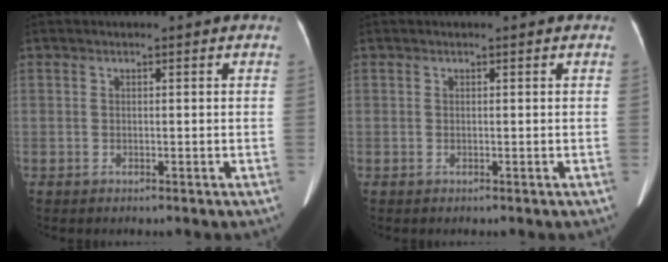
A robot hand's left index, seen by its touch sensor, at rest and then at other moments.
{"total": 0.0}